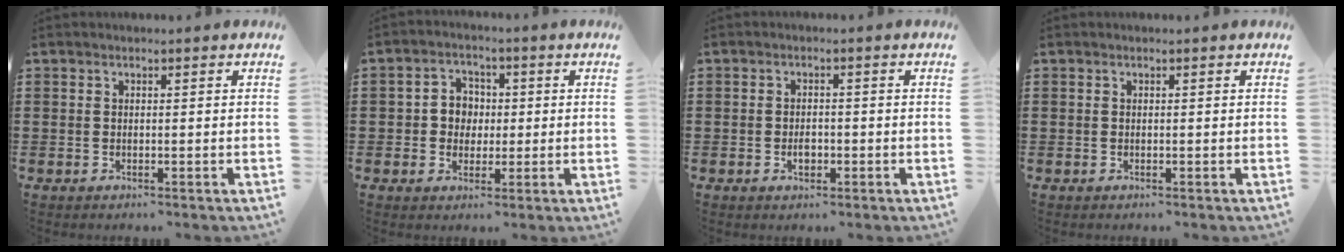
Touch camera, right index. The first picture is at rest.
{"total": 4.1, "force": [-0.1, 3.9, 1.5], "torque": [-0.043, 0.012, -0.007]}
{"total": 1.9, "force": [-0.7, 1.0, 1.5], "torque": [-0.026, 0.002, -0.013]}
{"total": 0.0}